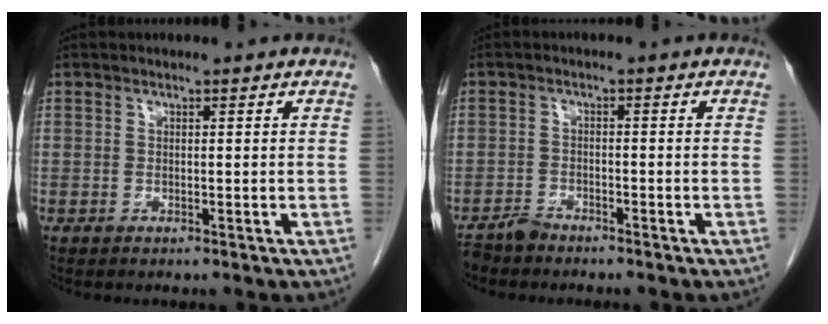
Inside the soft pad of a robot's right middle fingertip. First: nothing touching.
{"total": 2.1, "force": [-2.0, 0.4, 0.2], "torque": [-0.007, -0.005, -0.037]}